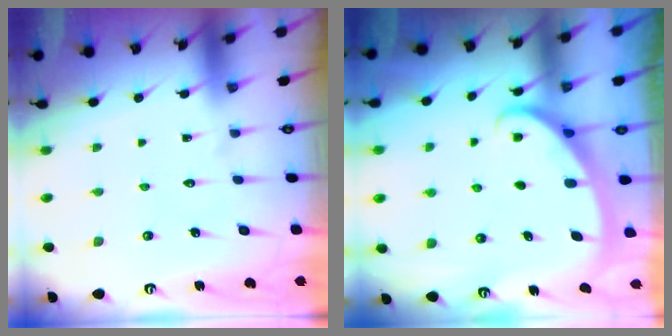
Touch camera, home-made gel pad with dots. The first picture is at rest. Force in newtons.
{"total": 2.5, "press": 2.5, "slide": 0.4}